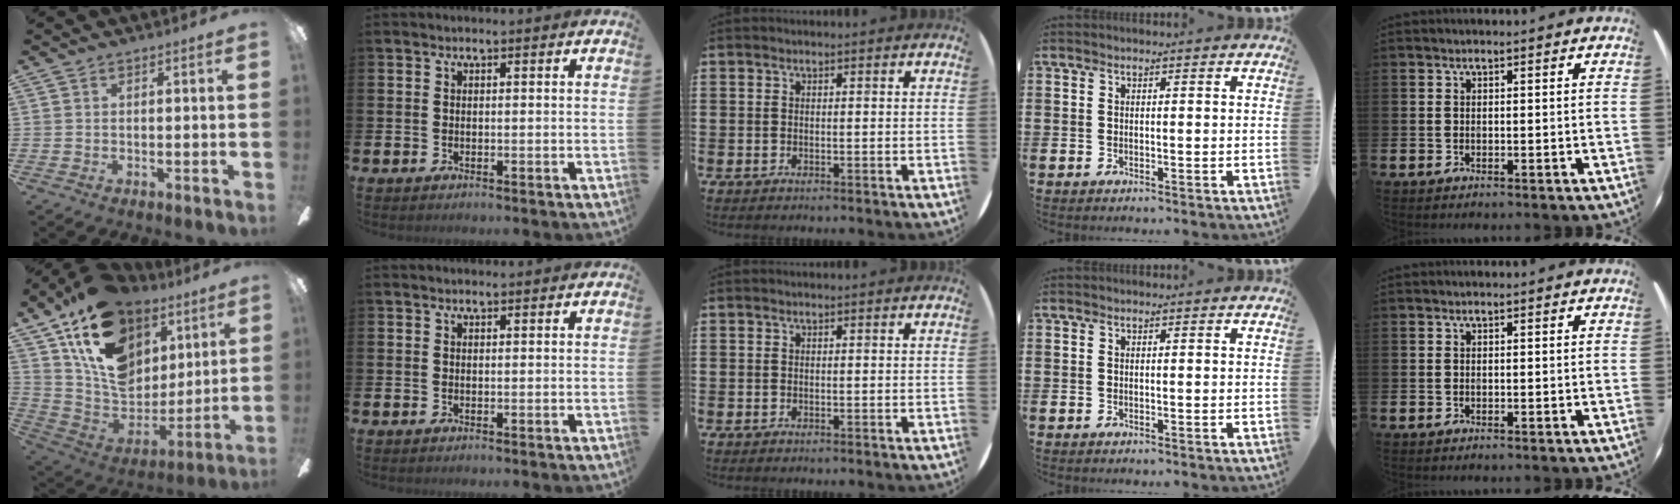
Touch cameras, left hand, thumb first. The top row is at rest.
{"thumb": {"total": 21.7, "force": [11.9, 14.1, 11.4], "torque": [-0.206, -0.061, 0.219]}, "index": {"total": 0.6, "force": [0.5, 0.1, 0.2], "torque": [0.007, -0.003, 0.007]}}